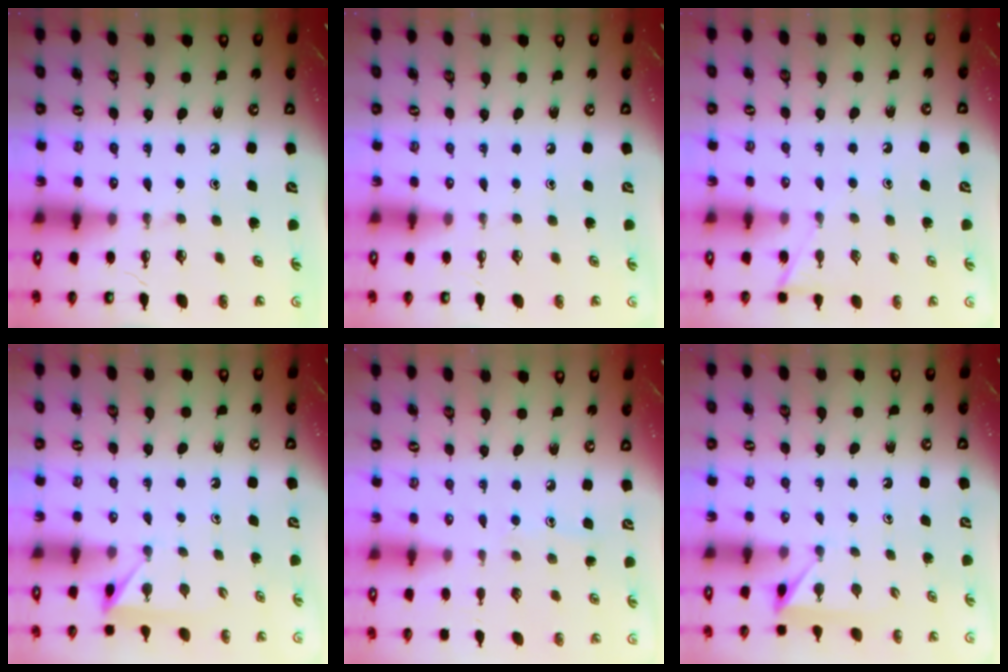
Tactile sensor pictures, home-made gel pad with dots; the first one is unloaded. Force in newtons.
{"total": 0.0}
{"total": 7.0, "press": 6.9, "slide": 0.5}
{"total": 2.8, "press": 2.8, "slide": 0.5}
{"total": 5.2, "press": 5.2, "slide": 0.5}
{"total": 2.8, "press": 2.8, "slide": 0.5}